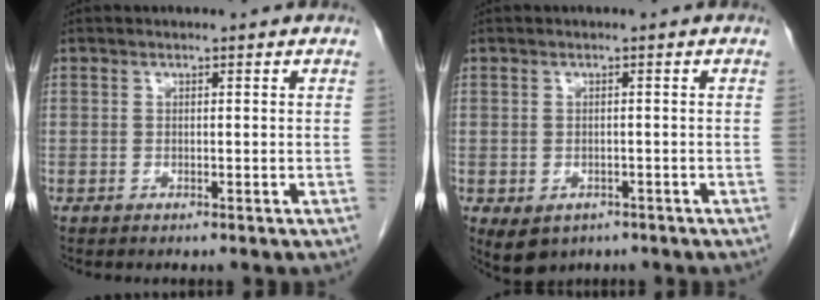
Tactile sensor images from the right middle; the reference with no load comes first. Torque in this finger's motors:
{"motor_torque": [0.57, -0.36, 0.27, 0.06]}